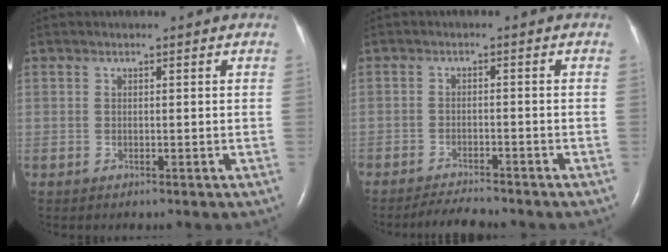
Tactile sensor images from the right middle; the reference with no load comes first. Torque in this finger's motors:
{"motor_torque": [0.46, -0.42, -0.04, 0.00]}